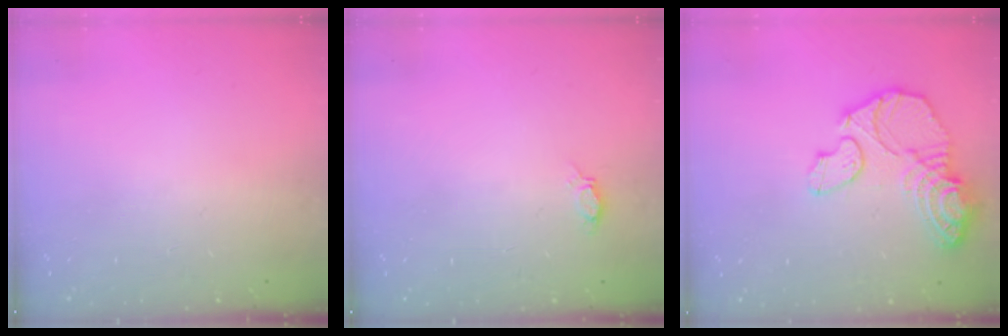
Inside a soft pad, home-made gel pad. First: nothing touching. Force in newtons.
{"total": 9.3, "press": 4.9, "slide": 8.0}
{"total": 15.9, "press": 15.9, "slide": 1.5}